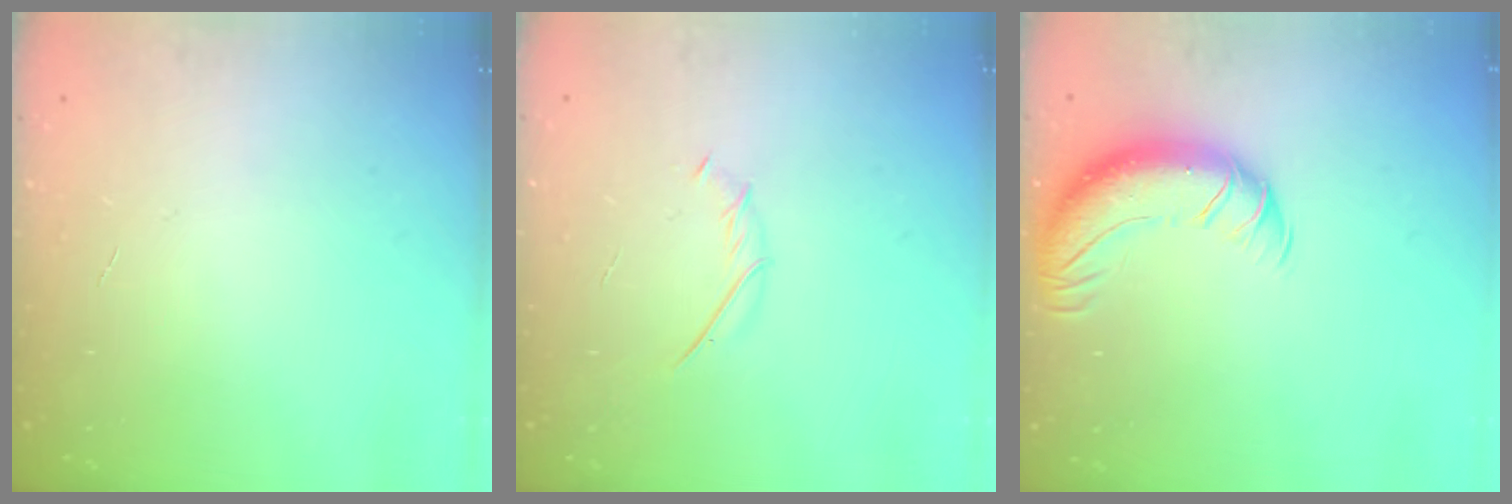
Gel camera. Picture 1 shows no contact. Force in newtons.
{"total": 1.9, "press": 1.8, "slide": 0.6}
{"total": 12.7, "press": 12.3, "slide": 3.2}